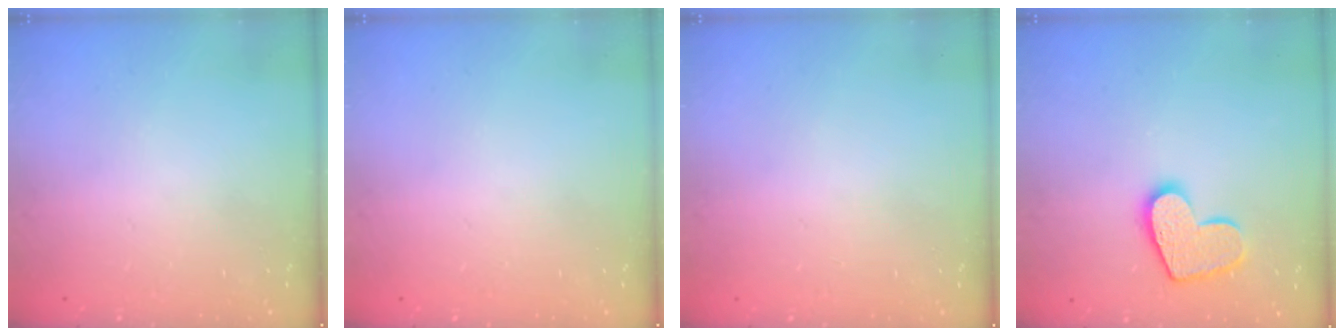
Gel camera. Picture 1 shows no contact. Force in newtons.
{"total": 0.0}
{"total": 0.6, "press": 0.6, "slide": 0.2}
{"total": 12.1, "press": 12.0, "slide": 0.8}